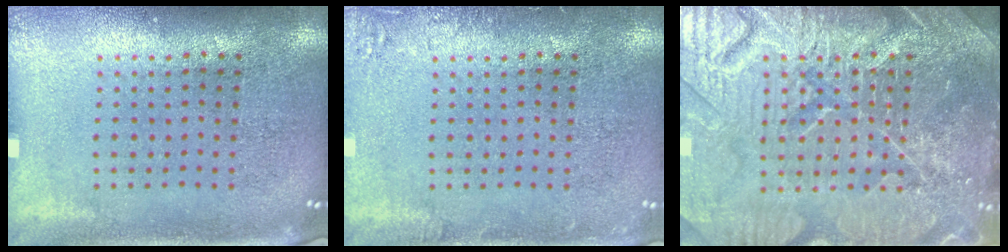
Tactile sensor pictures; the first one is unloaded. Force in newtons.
{"total": 1.5, "press": 1.4, "slide": 0.3}
{"total": 7.2, "press": 7.2, "slide": 0.9}